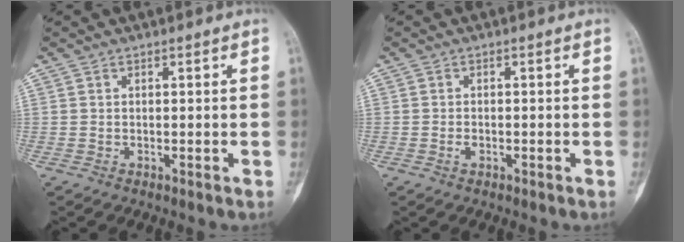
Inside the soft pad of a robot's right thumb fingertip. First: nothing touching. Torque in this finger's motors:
{"motor_torque": [-0.56, 0.35, 0.00, 0.39, -0.04]}